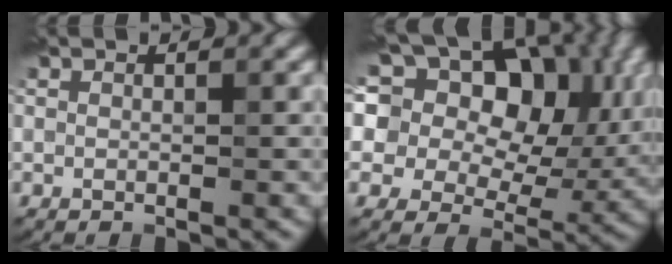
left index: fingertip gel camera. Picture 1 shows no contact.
{"total": 23.3, "force": [12.2, 14.2, 13.9], "torque": [-0.242, 0.088, 0.177]}